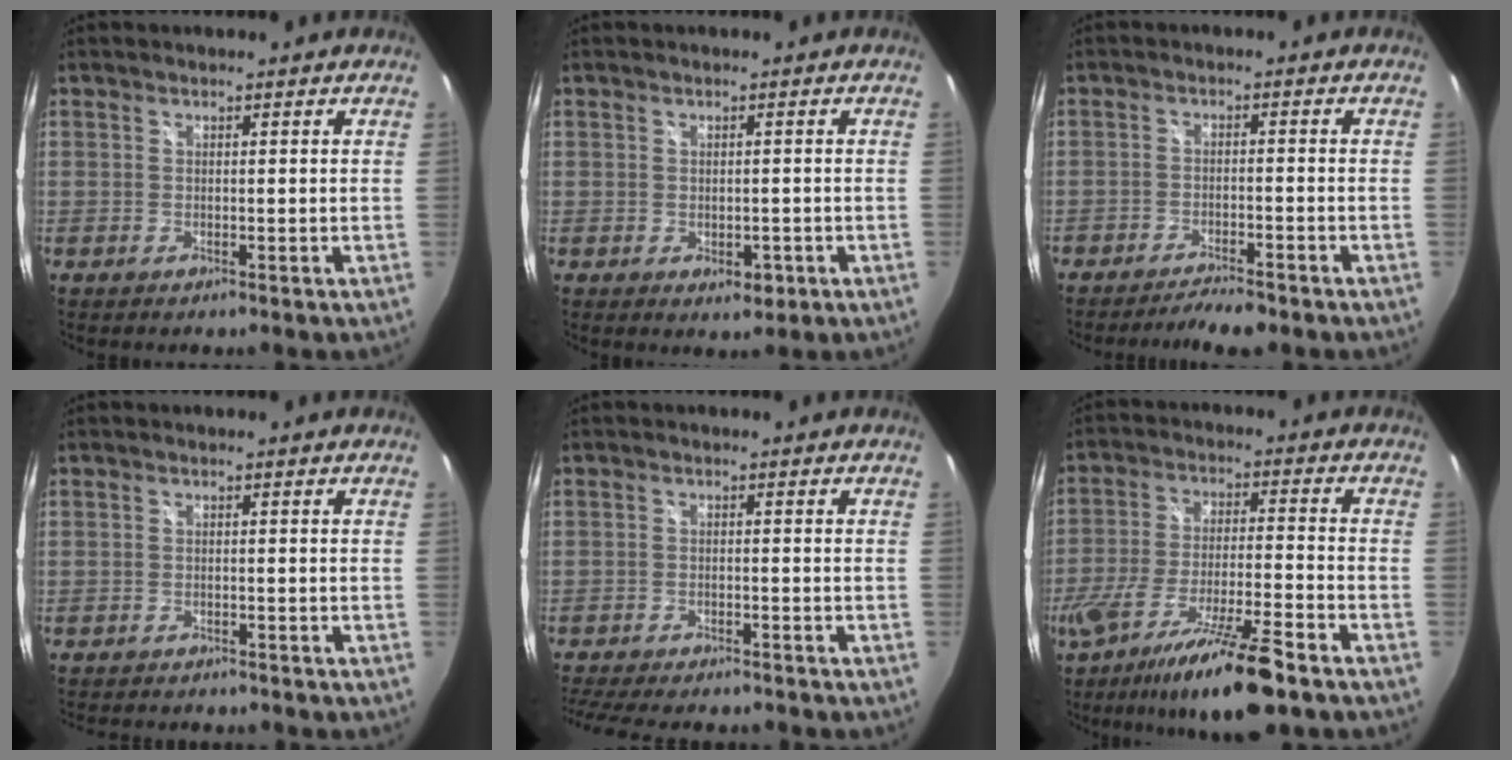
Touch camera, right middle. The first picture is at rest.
{"total": 2.4, "force": [-0.8, 1.8, 1.4], "torque": [-0.021, -0.004, -0.008]}
{"total": 6.1, "force": [-5.5, 1.0, 2.4], "torque": [-0.058, 0.000, -0.084]}
{"total": 5.3, "force": [-4.9, 1.3, 1.5], "torque": [-0.038, -0.011, -0.072]}
{"total": 12.1, "force": [-10.7, 2.9, 5.0], "torque": [-0.119, -0.019, -0.166]}
{"total": 17.2, "force": [-11.9, 1.9, 12.2], "torque": [-0.235, -0.044, -0.203]}